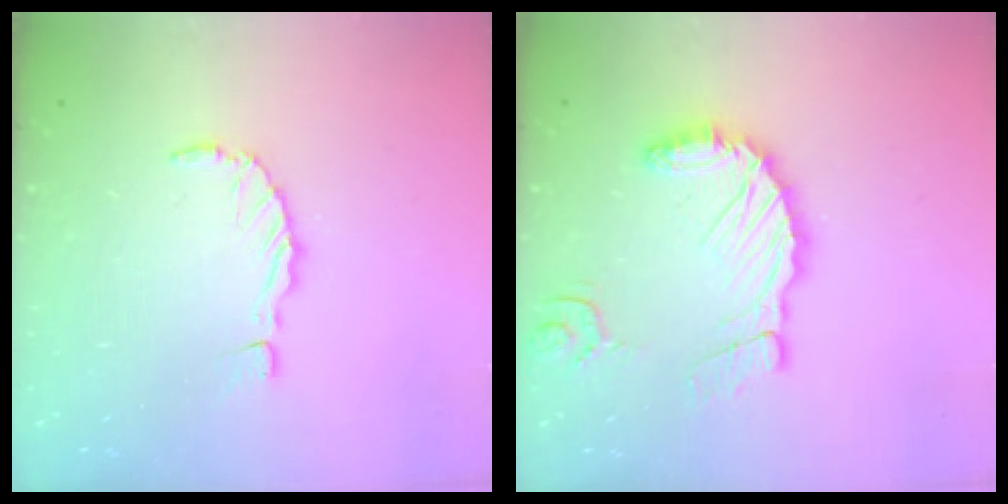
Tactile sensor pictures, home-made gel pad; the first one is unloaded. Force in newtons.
{"total": 13.7, "press": 13.6, "slide": 1.3}